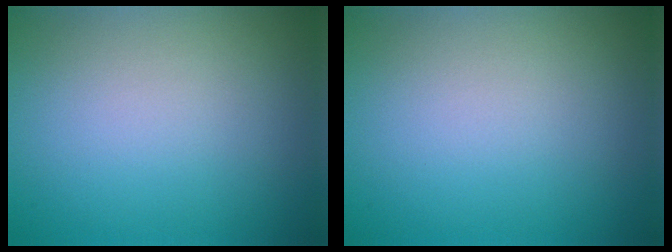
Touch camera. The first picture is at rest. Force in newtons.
{"total": 0.0}